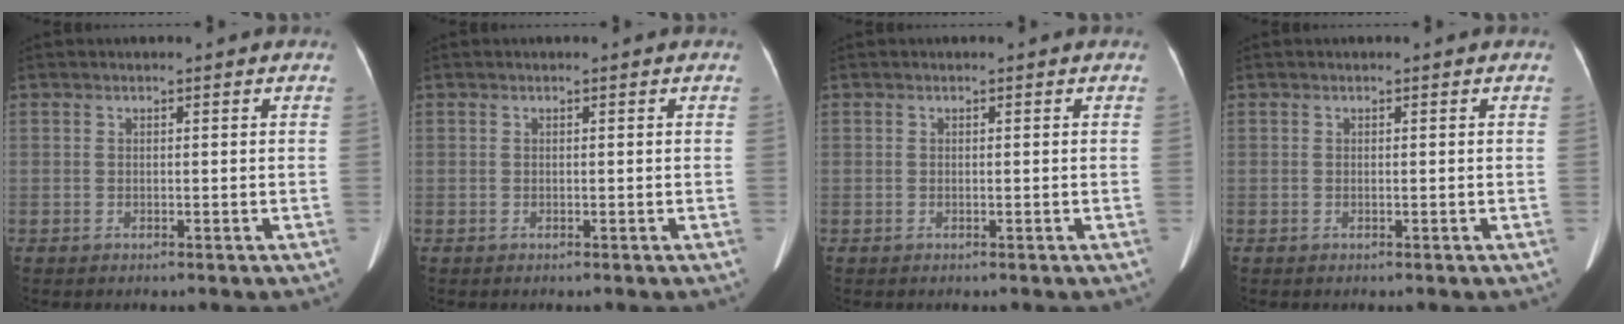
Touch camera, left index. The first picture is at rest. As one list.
[{"total": 0.0}, {"total": 0.0}, {"total": 0.0}]